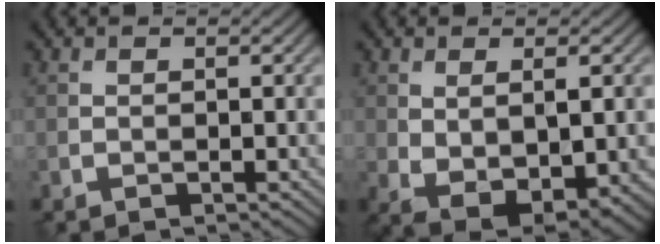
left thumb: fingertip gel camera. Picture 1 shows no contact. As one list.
[{"total": 7.1, "force": [-0.7, 3.4, 6.2], "torque": [-0.124, -0.023, 0.005]}]